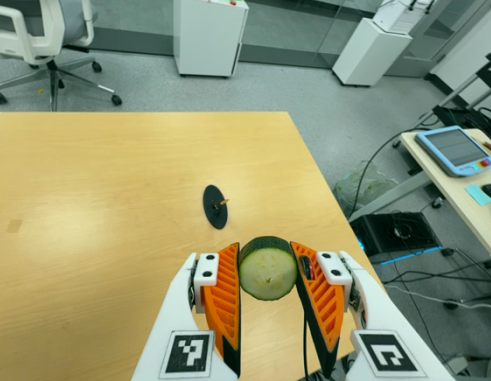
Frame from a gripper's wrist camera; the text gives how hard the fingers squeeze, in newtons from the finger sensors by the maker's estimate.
{"total": 8.5, "left": 8.0, "right": 9.0}